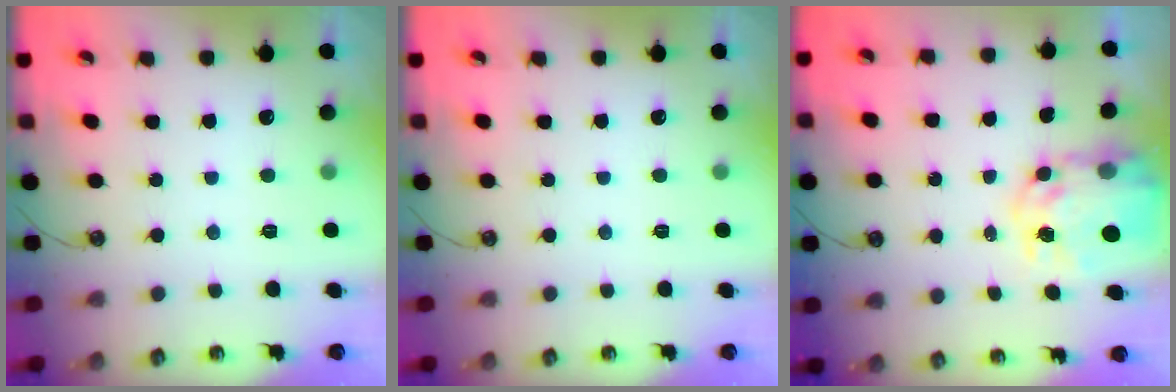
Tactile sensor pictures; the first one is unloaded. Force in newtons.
{"total": 0.0}
{"total": 10.6, "press": 10.5, "slide": 0.8}